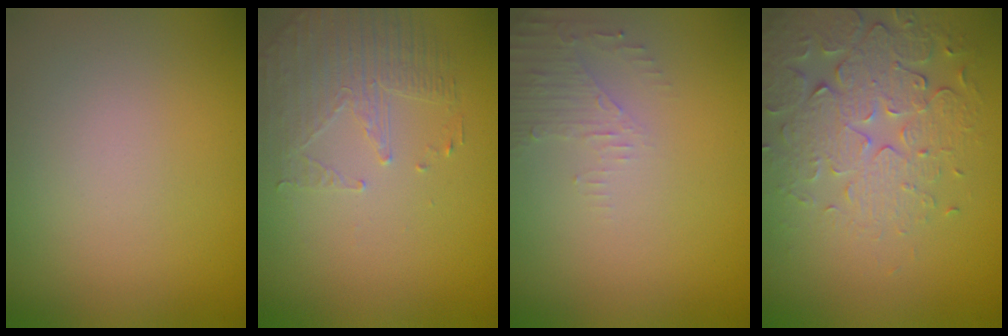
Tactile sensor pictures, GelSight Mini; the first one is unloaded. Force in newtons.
{"total": 1.9, "press": 1.5, "slide": 1.2}
{"total": 1.9, "press": 1.8, "slide": 0.4}
{"total": 5.0, "press": 4.4, "slide": 2.3}